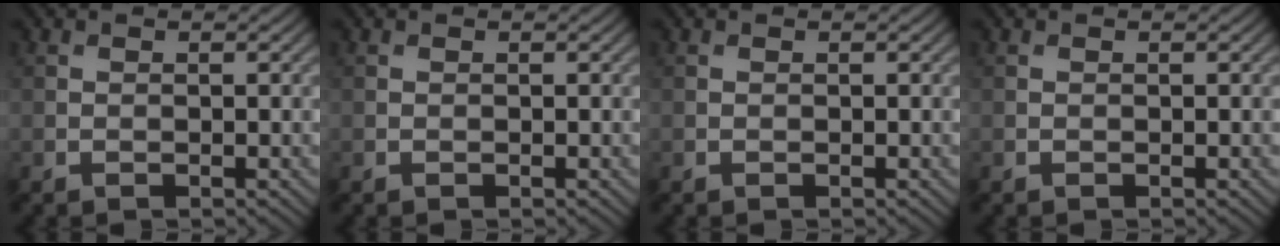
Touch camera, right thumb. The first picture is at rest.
{"total": 0.0}
{"total": 0.0}
{"total": 0.0}